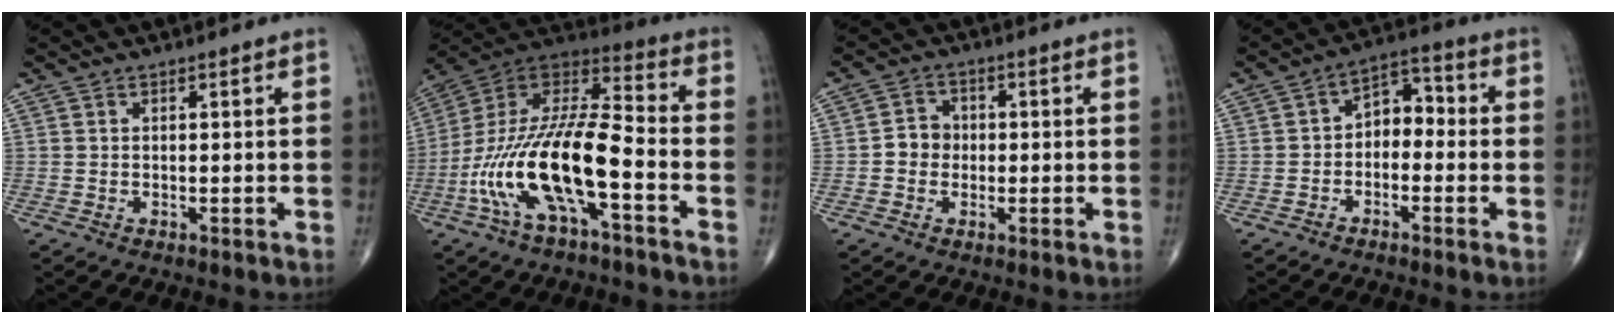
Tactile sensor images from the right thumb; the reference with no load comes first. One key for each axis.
{"total": 20.8, "fx": -7.1, "fy": 7.0, "fz": 18.3, "tx": -0.371, "ty": 0.055, "tz": -0.126}
{"total": 4.0, "fx": -0.5, "fy": 3.6, "fz": 1.7, "tx": -0.011, "ty": 0.013, "tz": -0.017}
{"total": 6.4, "fx": -1.2, "fy": 4.5, "fz": 4.4, "tx": -0.042, "ty": 0.038, "tz": -0.037}